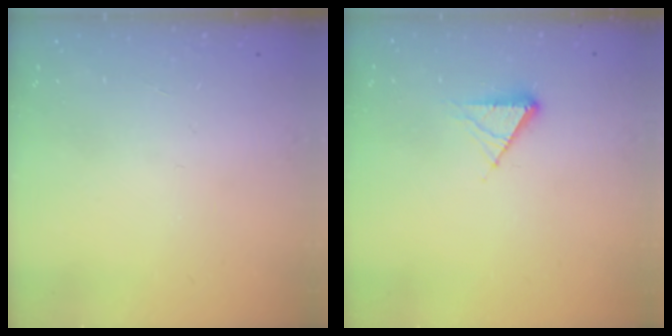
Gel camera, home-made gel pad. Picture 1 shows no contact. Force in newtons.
{"total": 5.9, "press": 5.8, "slide": 0.9}